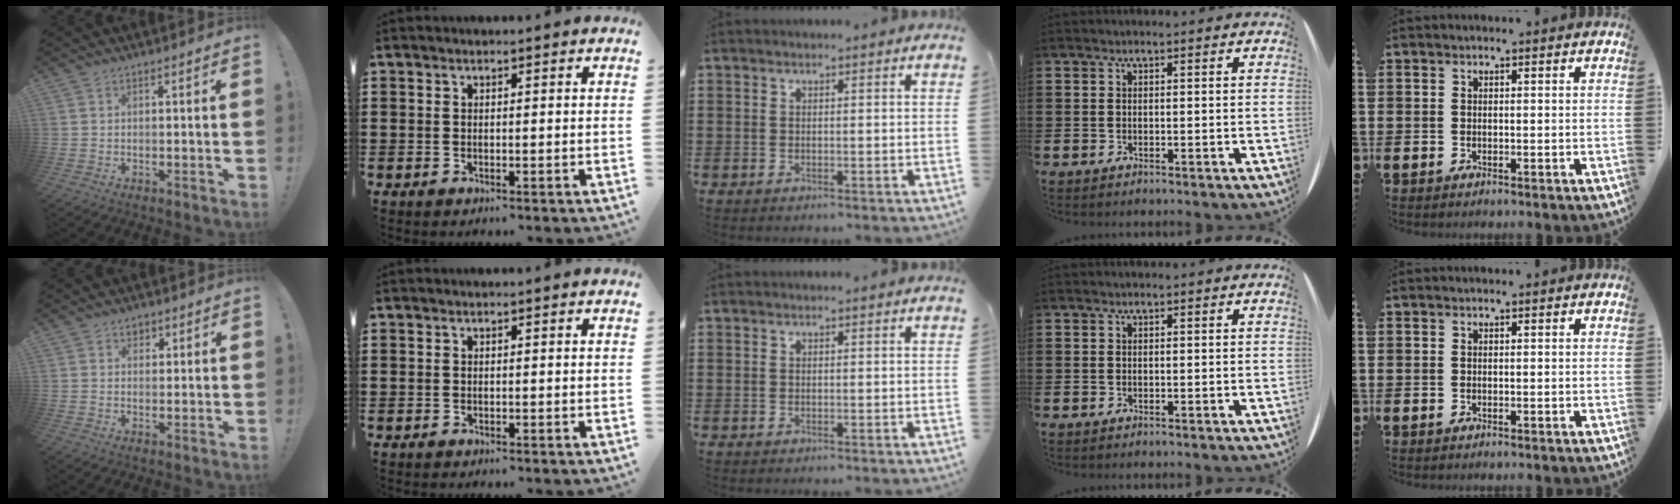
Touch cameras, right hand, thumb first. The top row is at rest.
{"thumb": {"total": 2.1, "force": [1.3, 1.6, 0.5], "torque": [0.009, -0.009, 0.018]}}